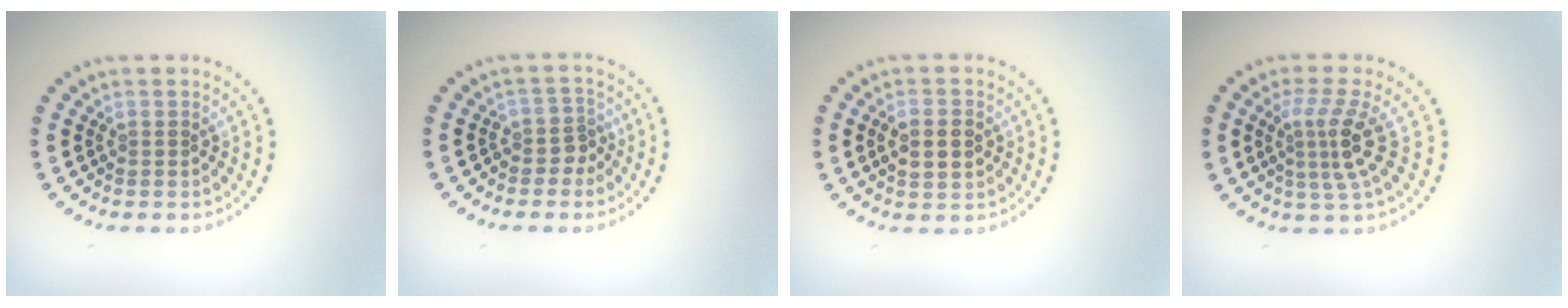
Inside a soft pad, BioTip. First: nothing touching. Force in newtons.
{"total": 1.9, "press": 1.5, "slide": 1.2}
{"total": 2.6, "press": 2.6, "slide": 0.0}
{"total": 3.5, "press": 2.4, "slide": 2.5}